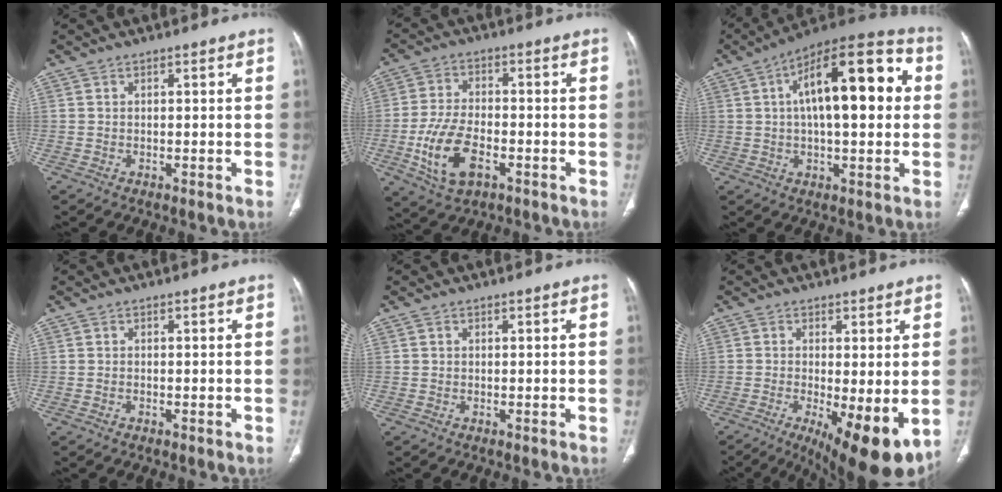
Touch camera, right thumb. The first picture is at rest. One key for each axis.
{"total": 11.4, "fx": -4.0, "fy": 6.1, "fz": 8.8, "tx": -0.178, "ty": 0.012, "tz": -0.068}
{"total": 20.7, "fx": 3.5, "fy": 8.3, "fz": 18.7, "tx": -0.265, "ty": 0.028, "tz": 0.043}
{"total": 0.0}
{"total": 0.0}
{"total": 12.8, "fx": -3.3, "fy": 3.9, "fz": 11.7, "tx": -0.163, "ty": -0.025, "tz": -0.039}